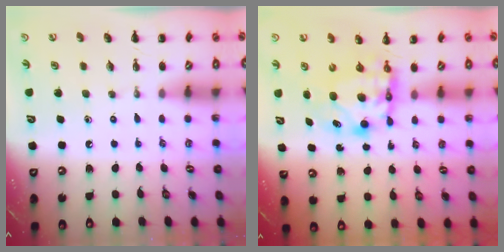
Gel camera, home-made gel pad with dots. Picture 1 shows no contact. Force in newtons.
{"total": 6.6, "press": 6.4, "slide": 1.3}